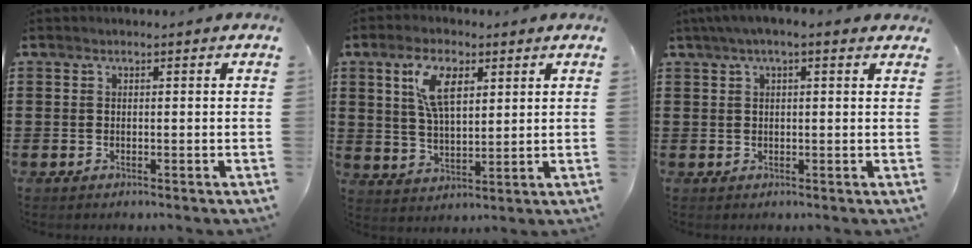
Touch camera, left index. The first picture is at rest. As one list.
[{"total": 8.2, "force": [3.9, 3.4, 6.3], "torque": [-0.128, 0.008, 0.067]}, {"total": 2.4, "force": [1.3, 0.4, 2.0], "torque": [-0.041, 0.006, 0.021]}]